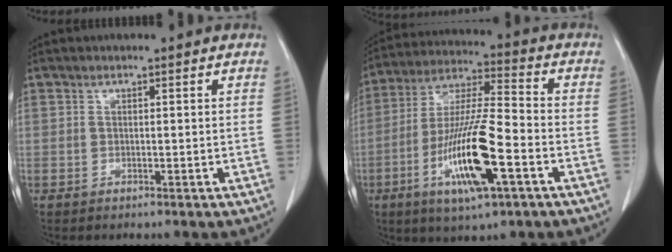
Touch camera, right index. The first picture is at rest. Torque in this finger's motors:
{"motor_torque": [2.14, 0.00, 1.05, 0.21]}